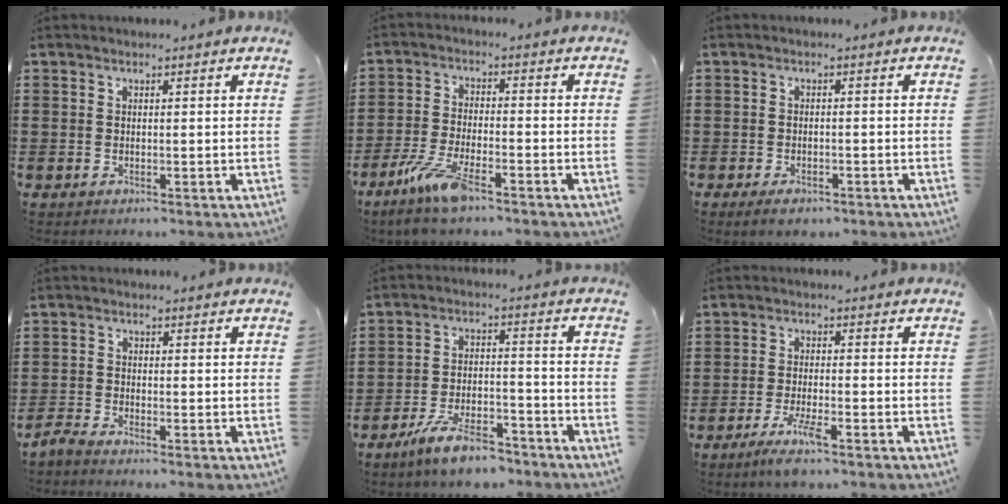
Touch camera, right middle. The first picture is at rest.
{"total": 7.6, "force": [-5.2, 1.5, 5.4], "torque": [-0.122, -0.014, -0.100]}
{"total": 1.9, "force": [-1.4, 0.7, 1.0], "torque": [-0.021, -0.001, -0.026]}
{"total": 2.2, "force": [-2.1, 0.0, 0.7], "torque": [-0.028, -0.004, -0.045]}
{"total": 8.0, "force": [-6.6, 1.7, 4.2], "torque": [-0.088, 0.005, -0.126]}
{"total": 4.6, "force": [-2.9, 0.5, 3.5], "torque": [-0.077, -0.011, -0.054]}